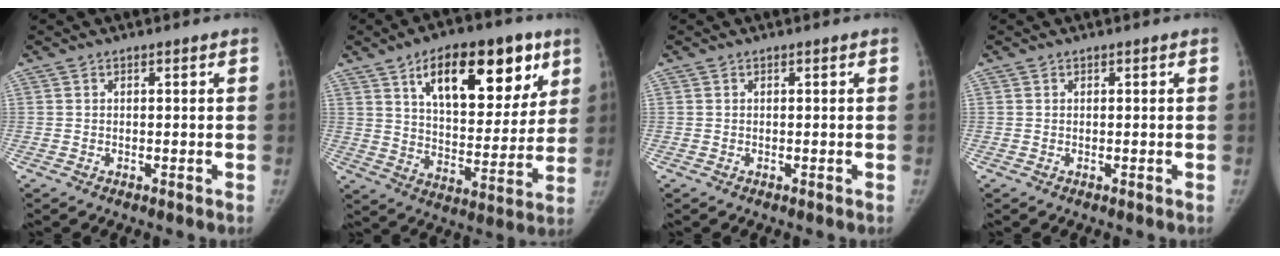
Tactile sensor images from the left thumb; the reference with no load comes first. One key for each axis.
{"total": 22.1, "fx": 11.1, "fy": 10.8, "fz": 15.8, "tx": -0.184, "ty": -0.031, "tz": 0.176}
{"total": 0.0}
{"total": 0.0}